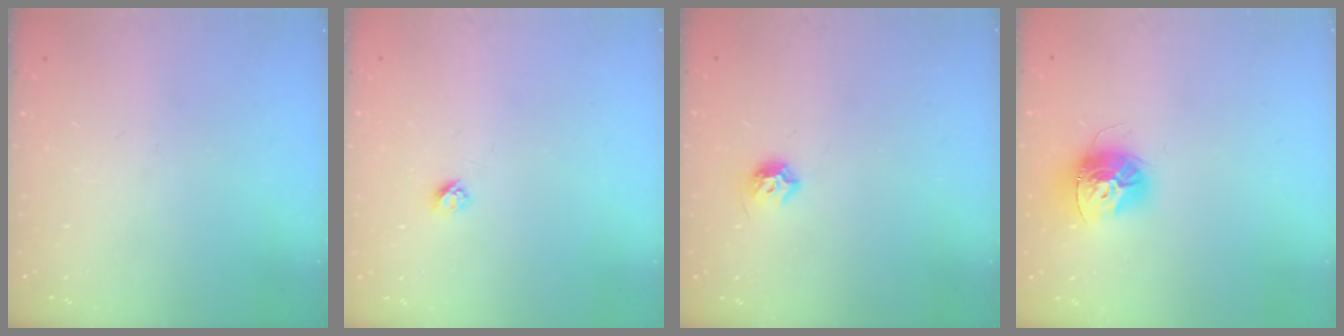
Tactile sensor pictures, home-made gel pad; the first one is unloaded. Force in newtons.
{"total": 2.7, "press": 2.6, "slide": 0.3}
{"total": 5.7, "press": 5.6, "slide": 1.0}
{"total": 12.7, "press": 12.7, "slide": 1.0}